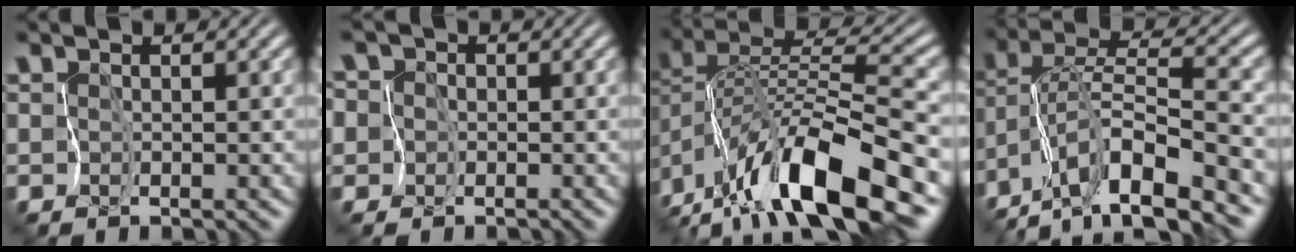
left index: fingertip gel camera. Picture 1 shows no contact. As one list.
[{"total": 5.9, "force": [-0.5, 5.5, 2.1], "torque": [-0.064, 0.015, -0.063]}, {"total": 12.8, "force": [-7.8, 3.1, 9.7], "torque": [-0.183, 0.019, -0.150]}, {"total": 9.0, "force": [-6.7, 1.3, 5.9], "torque": [-0.107, 0.015, -0.134]}]